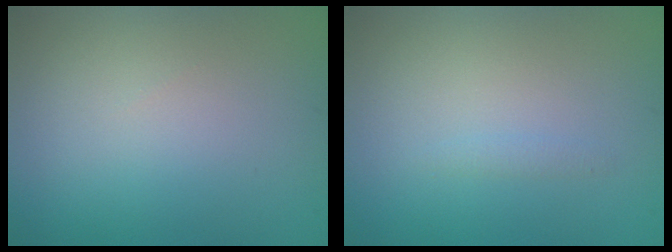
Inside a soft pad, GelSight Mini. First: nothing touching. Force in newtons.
{"total": 0.6, "press": 0.6, "slide": 0.1}